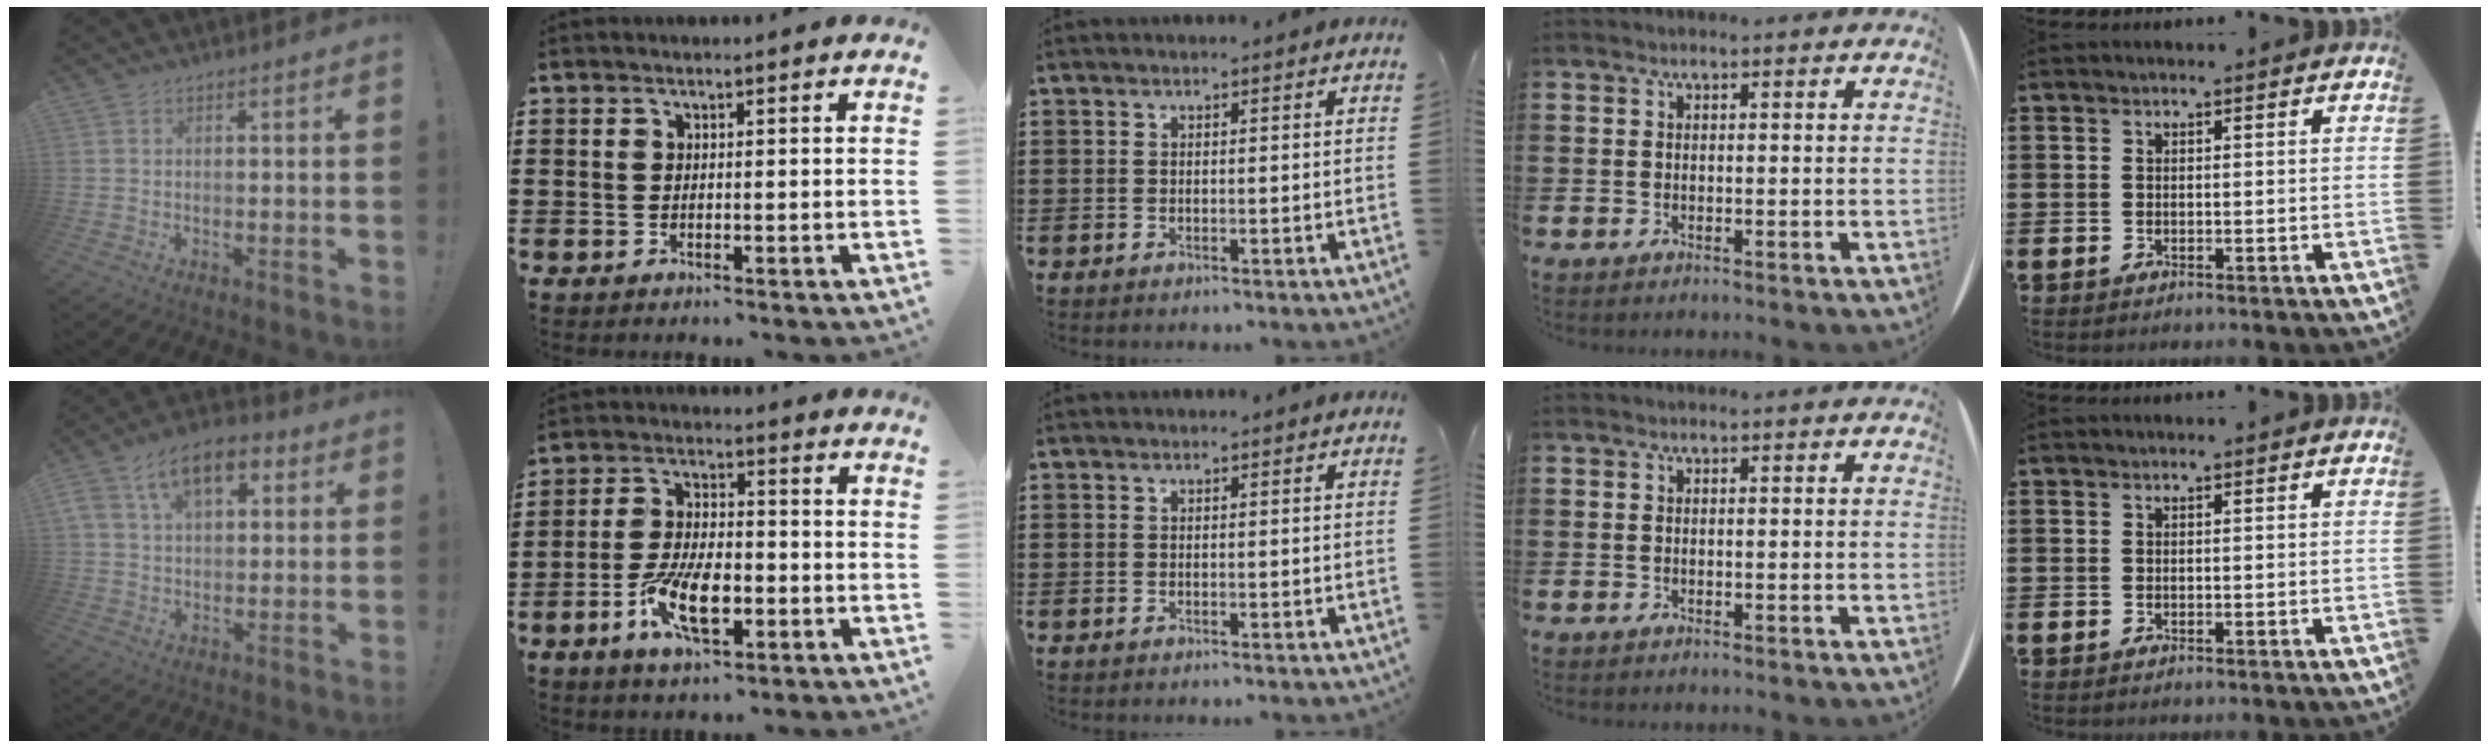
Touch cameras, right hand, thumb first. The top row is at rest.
{"thumb": {"total": 12.5, "force": [5.4, 7.4, 8.5], "torque": [-0.142, -0.006, 0.100]}, "index": {"total": 9.5, "force": [-3.6, 4.2, 7.7], "torque": [-0.171, -0.007, -0.067]}}